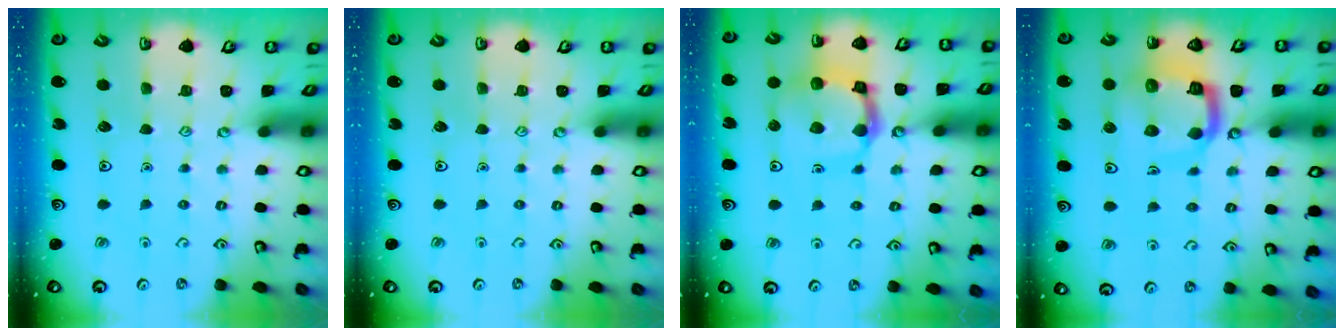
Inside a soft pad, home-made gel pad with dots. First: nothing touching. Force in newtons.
{"total": 0.0}
{"total": 12.4, "press": 12.3, "slide": 1.4}
{"total": 12.4, "press": 12.3, "slide": 1.4}